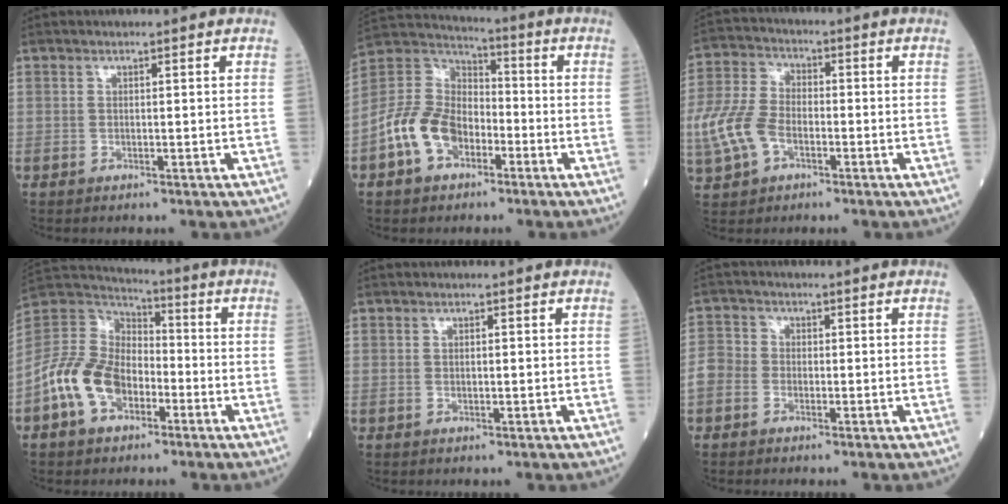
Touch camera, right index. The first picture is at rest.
{"total": 11.4, "force": [-4.8, 7.6, 7.1], "torque": [-0.165, 0.026, -0.092]}
{"total": 9.2, "force": [-2.8, 5.9, 6.5], "torque": [-0.168, 0.005, -0.059]}
{"total": 12.5, "force": [-5.0, 8.2, 8.0], "torque": [-0.184, 0.023, -0.095]}
{"total": 0.8, "force": [0.2, 0.3, 0.7], "torque": [-0.016, 0.000, 0.007]}
{"total": 3.6, "force": [-1.2, 3.2, 1.3], "torque": [-0.029, 0.011, -0.031]}